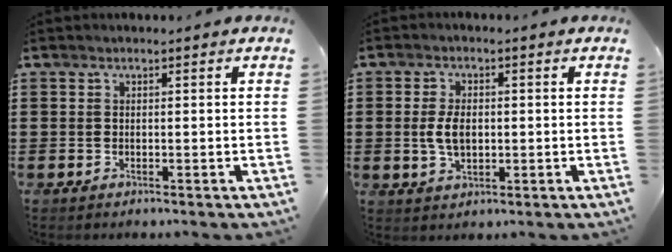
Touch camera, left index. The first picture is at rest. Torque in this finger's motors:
{"motor_torque": [0.86, 0.80, 0.52, 0.10]}